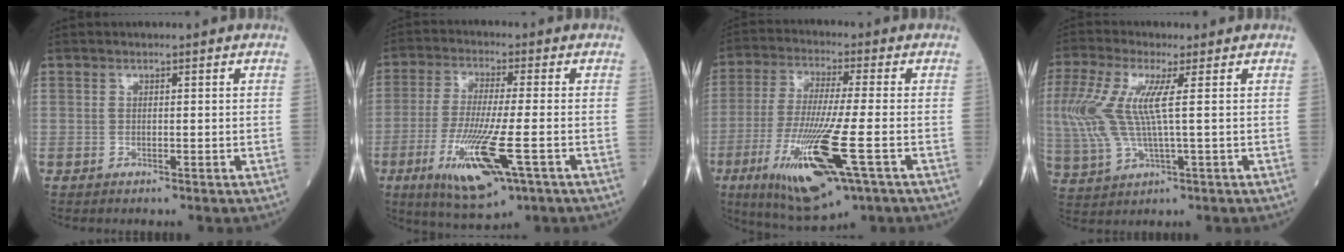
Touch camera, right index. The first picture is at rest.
{"total": 12.8, "force": [-4.8, 1.6, 11.8], "torque": [-0.234, -0.034, -0.082]}
{"total": 16.4, "force": [-6.2, 1.7, 15.1], "torque": [-0.314, -0.042, -0.106]}
{"total": 10.5, "force": [1.5, 2.3, 10.1], "torque": [-0.256, 0.010, 0.030]}